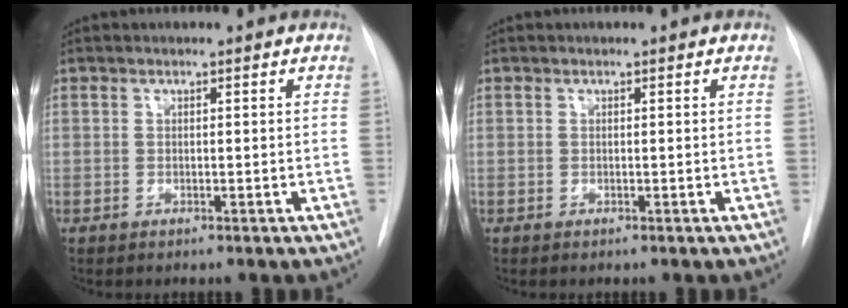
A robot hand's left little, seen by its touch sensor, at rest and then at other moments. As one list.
[{"total": 0.0}]